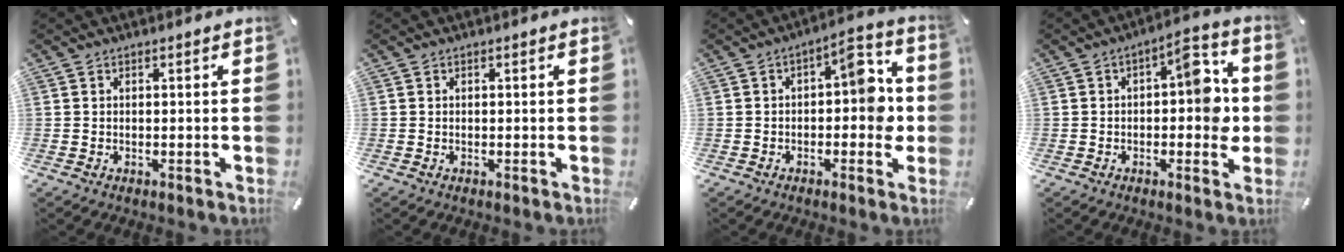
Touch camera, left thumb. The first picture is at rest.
{"total": 0.0}
{"total": 10.1, "force": [0.3, 5.3, 8.6], "torque": [-0.100, -0.002, -0.002]}
{"total": 10.7, "force": [0.6, 5.3, 9.3], "torque": [-0.103, -0.005, 0.003]}